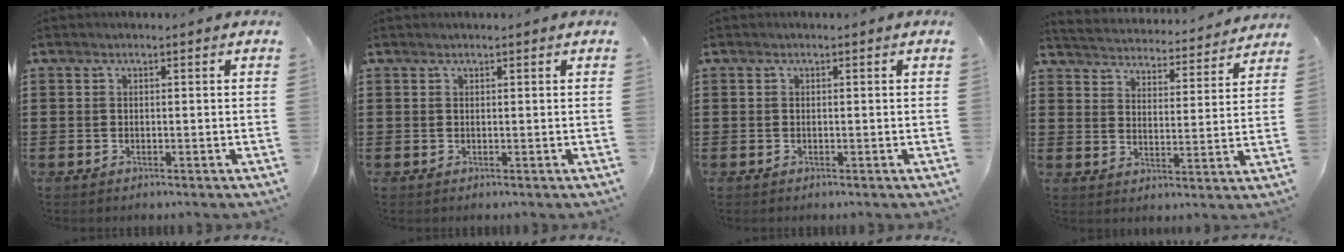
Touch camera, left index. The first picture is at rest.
{"total": 0.0}
{"total": 0.0}
{"total": 4.0, "force": [4.0, -0.2, -0.3], "torque": [-0.021, -0.038, 0.063]}